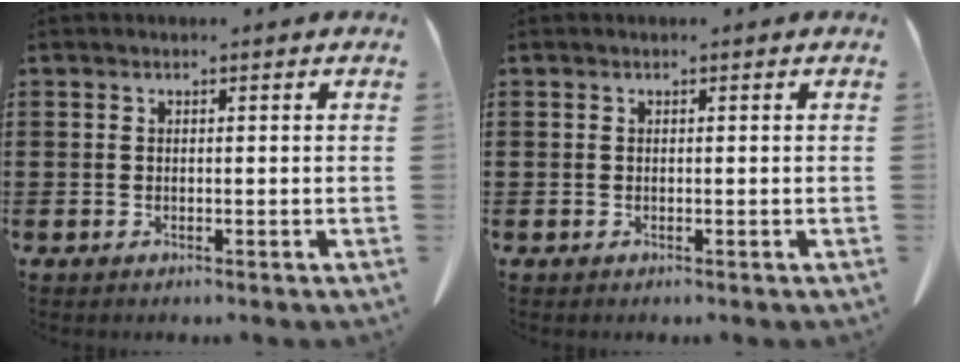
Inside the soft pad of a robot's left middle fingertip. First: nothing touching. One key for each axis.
{"total": 0.0}